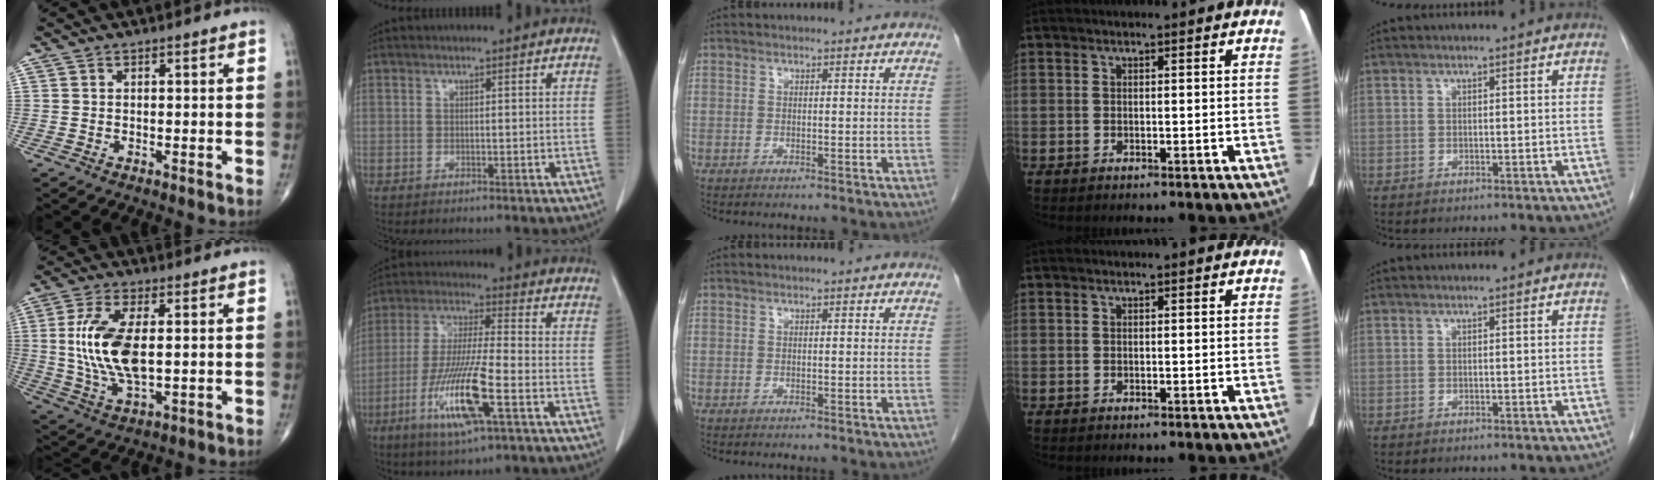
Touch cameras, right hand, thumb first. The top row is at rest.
{"thumb": {"total": 13.5, "force": [1.0, 6.1, 12.0], "torque": [-0.250, -0.009, 0.024]}, "index": {"total": 13.7, "force": [-5.2, 0.9, 12.6], "torque": [-0.256, -0.022, -0.096]}}